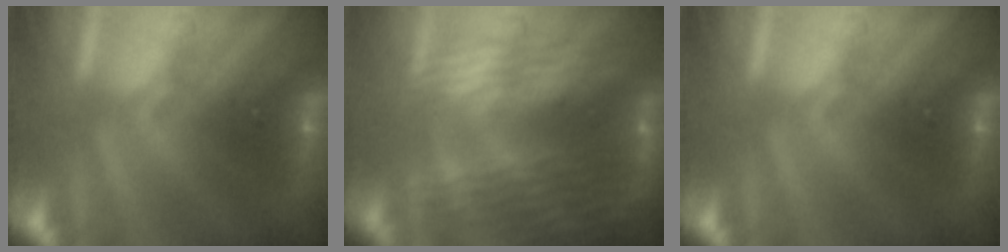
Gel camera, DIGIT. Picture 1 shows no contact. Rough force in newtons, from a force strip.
{"total": 7.2}
{"total": 0.0}